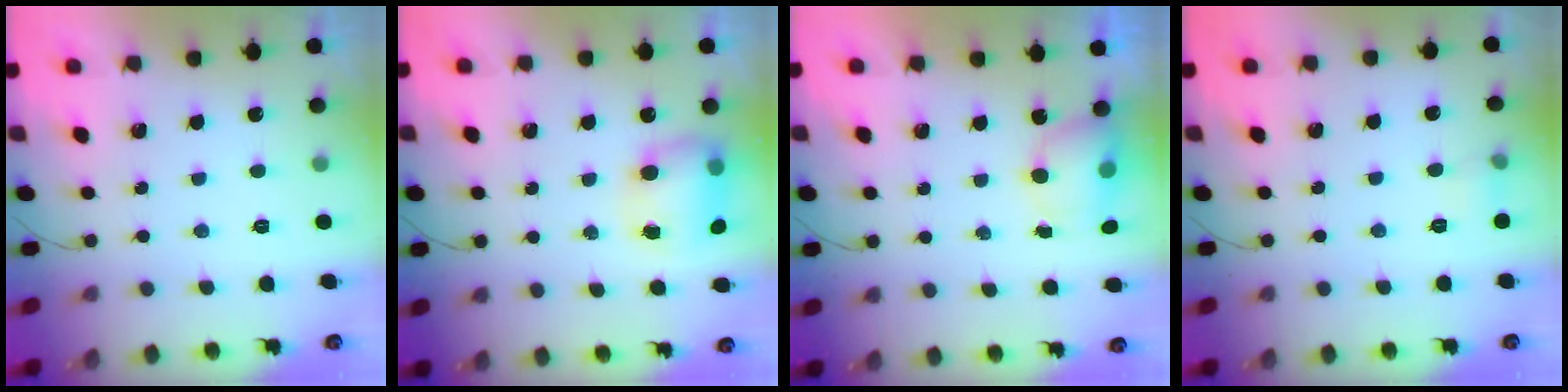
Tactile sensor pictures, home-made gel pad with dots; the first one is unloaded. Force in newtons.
{"total": 8.3, "press": 8.2, "slide": 1.0}
{"total": 6.2, "press": 6.2, "slide": 0.4}
{"total": 4.5, "press": 4.3, "slide": 1.5}